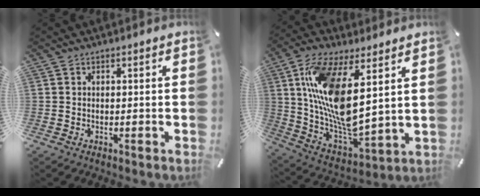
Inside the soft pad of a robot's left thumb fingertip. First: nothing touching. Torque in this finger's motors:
{"motor_torque": [2.31, 2.69, 1.51, -1.25, 0.79]}